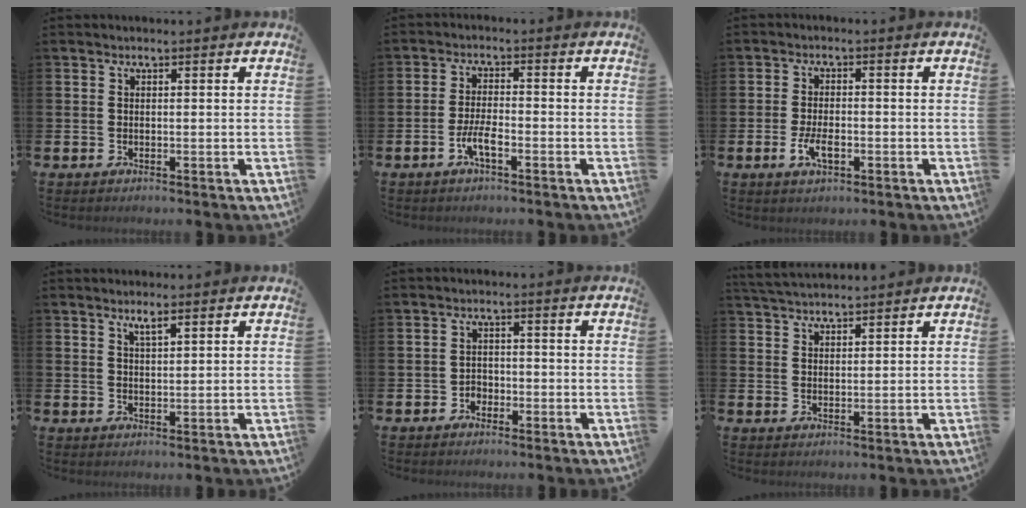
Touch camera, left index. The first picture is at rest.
{"total": 3.5, "force": [-1.6, 0.9, 3.0], "torque": [-0.068, 0.002, -0.033]}
{"total": 3.5, "force": [-1.1, 1.7, 2.9], "torque": [-0.039, -0.001, -0.020]}
{"total": 2.0, "force": [1.5, 0.4, 1.3], "torque": [-0.016, -0.001, 0.023]}
{"total": 1.9, "force": [-1.3, 1.3, 0.3], "torque": [-0.014, 0.006, -0.028]}
{"total": 3.5, "force": [3.4, 0.3, 0.5], "torque": [-0.014, -0.015, 0.064]}